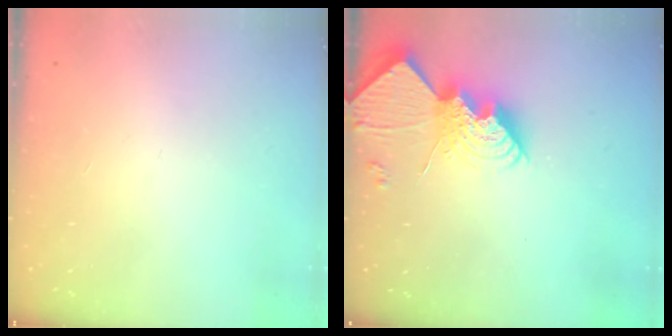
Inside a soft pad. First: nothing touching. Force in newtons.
{"total": 14.2, "press": 14.2, "slide": 0.9}